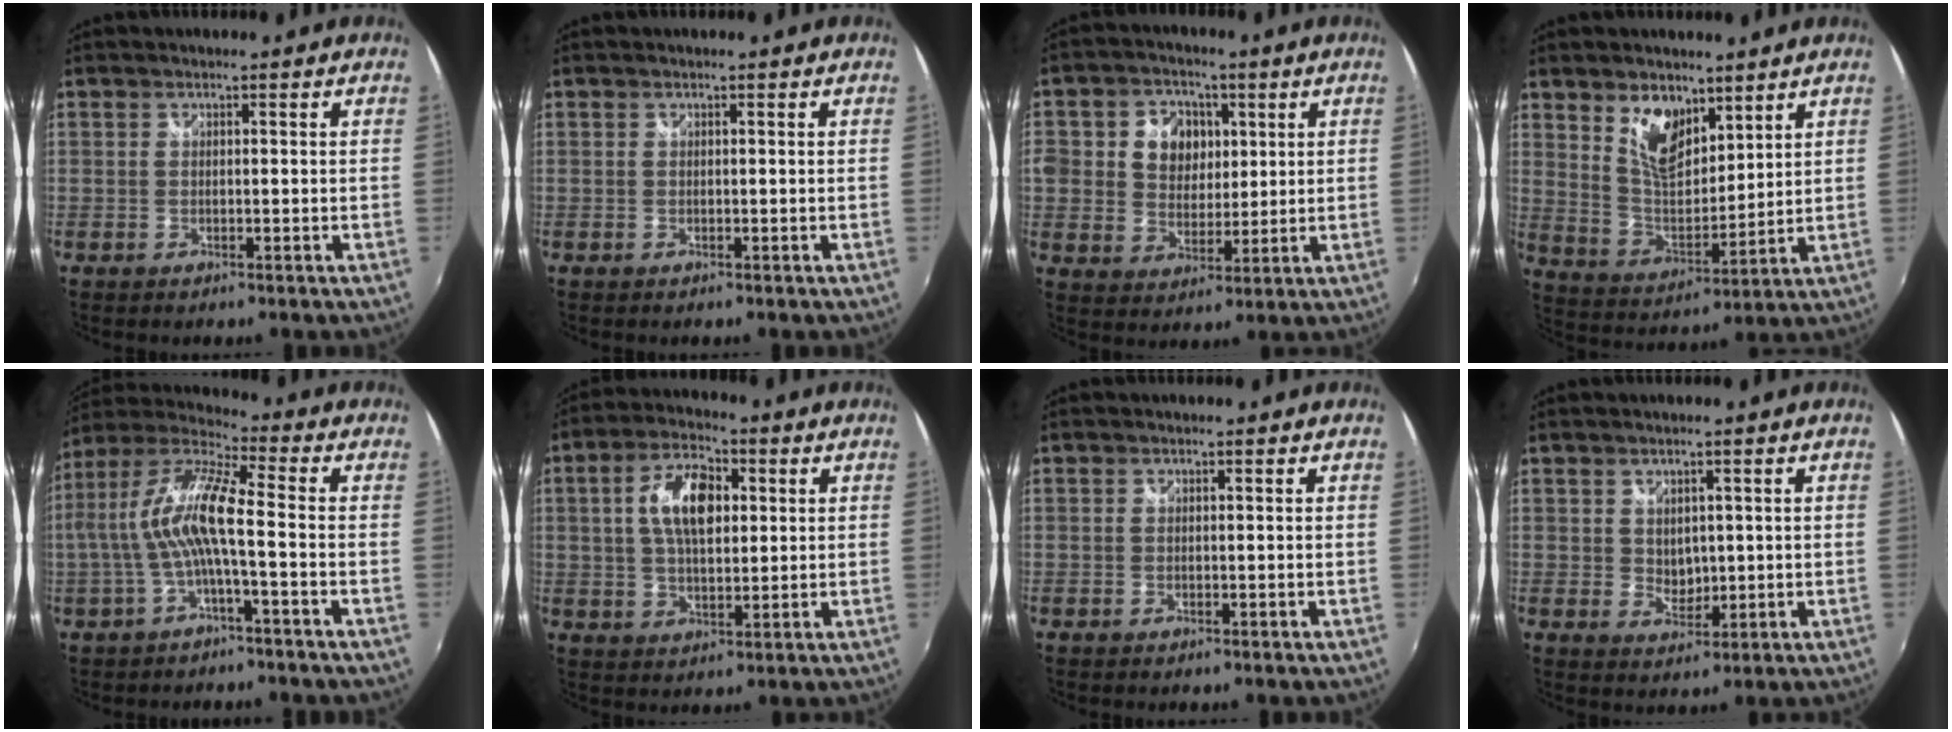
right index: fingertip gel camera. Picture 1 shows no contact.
{"total": 0.0}
{"total": 14.0, "force": [2.5, 12.1, 6.5], "torque": [-0.175, 0.036, 0.048]}
{"total": 10.1, "force": [6.1, 5.2, 6.1], "torque": [-0.105, 0.001, 0.121]}
{"total": 11.5, "force": [-1.1, 1.6, 11.3], "torque": [-0.218, 0.010, -0.019]}
{"total": 10.3, "force": [2.3, 5.3, 8.5], "torque": [-0.157, 0.017, 0.041]}
{"total": 0.0}
{"total": 3.2, "force": [1.0, 2.6, 1.6], "torque": [-0.019, -0.001, 0.023]}